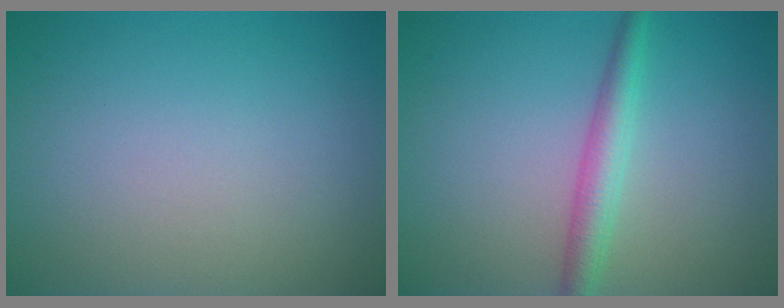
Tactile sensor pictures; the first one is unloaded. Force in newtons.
{"total": 2.8, "press": 2.8, "slide": 0.0}